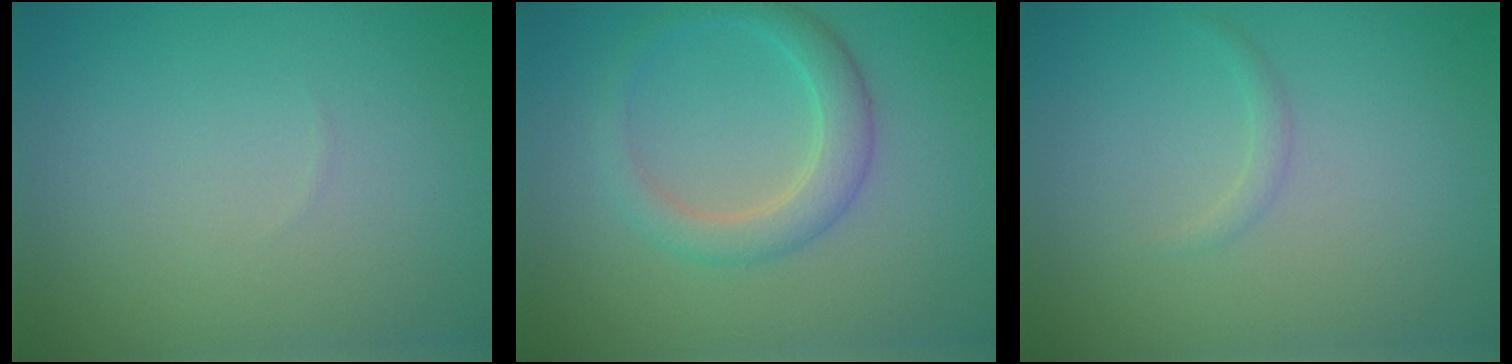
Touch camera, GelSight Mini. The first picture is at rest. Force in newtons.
{"total": 3.0, "press": 3.0, "slide": 0.2}
{"total": 0.7, "press": 0.7, "slide": 0.0}